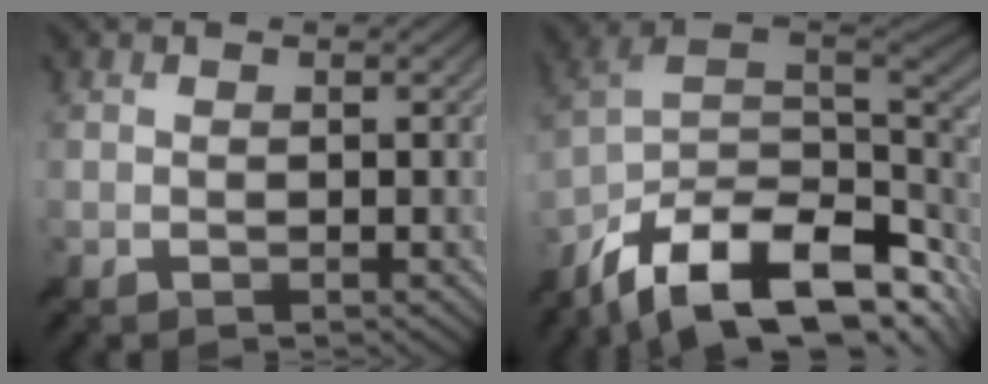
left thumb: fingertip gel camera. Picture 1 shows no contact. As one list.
[{"total": 15.7, "force": [-8.3, 6.7, 11.5], "torque": [-0.254, -0.017, -0.143]}]